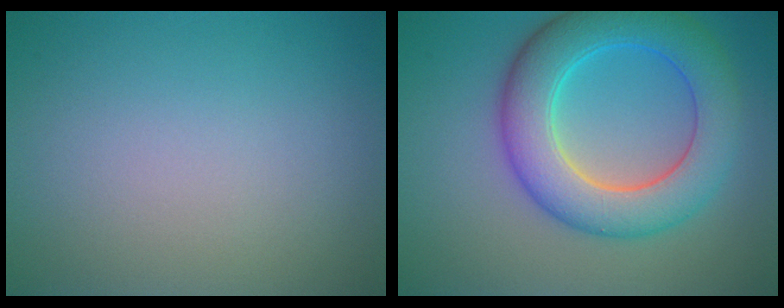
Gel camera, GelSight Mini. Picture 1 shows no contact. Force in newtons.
{"total": 8.2, "press": 8.2, "slide": 0.4}